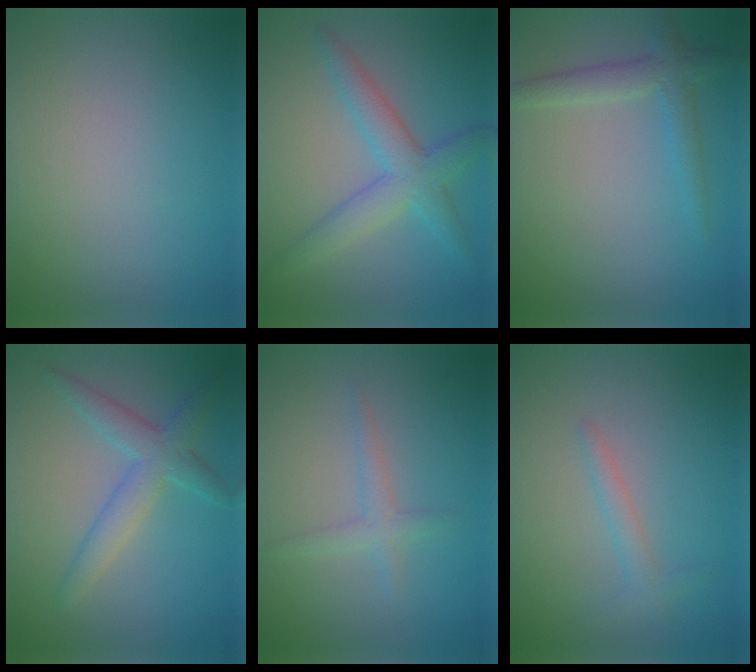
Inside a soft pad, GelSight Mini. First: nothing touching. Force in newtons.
{"total": 4.4, "press": 4.4, "slide": 0.0}
{"total": 2.6, "press": 2.6, "slide": 0.1}
{"total": 3.5, "press": 3.5, "slide": 0.1}
{"total": 1.6, "press": 1.6, "slide": 0.0}
{"total": 1.4, "press": 1.4, "slide": 0.1}